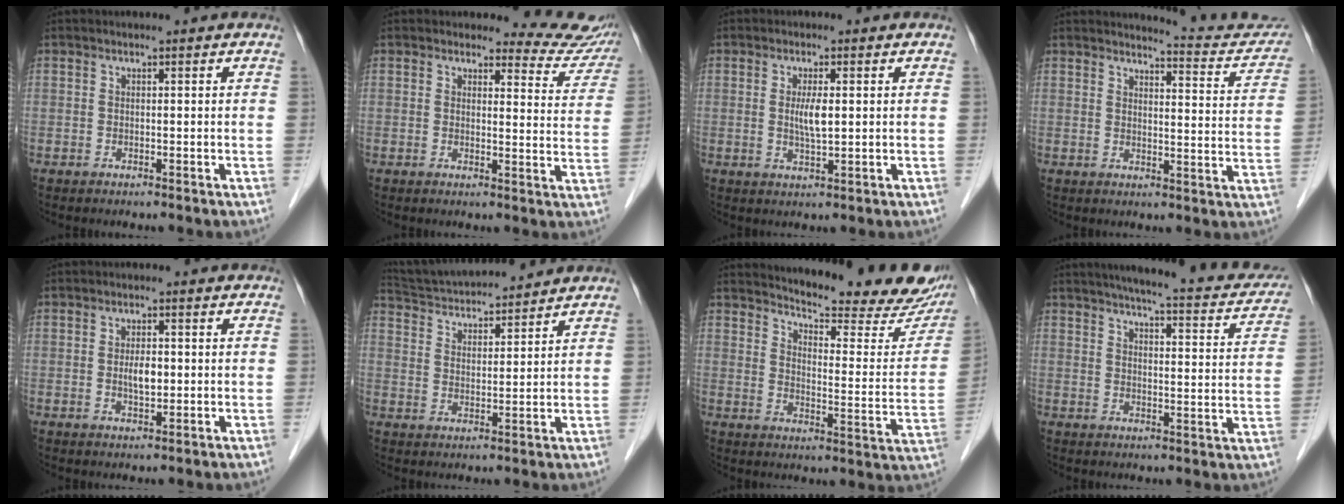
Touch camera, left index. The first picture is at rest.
{"total": 9.0, "force": [8.6, 2.4, 0.0], "torque": [0.032, -0.053, 0.065]}
{"total": 3.3, "force": [0.2, 0.6, 3.2], "torque": [-0.062, -0.006, 0.005]}
{"total": 11.0, "force": [10.8, 1.3, 1.8], "torque": [-0.002, -0.045, 0.105]}
{"total": 2.9, "force": [-0.3, 1.2, 2.6], "torque": [-0.047, -0.003, -0.003]}
{"total": 13.5, "force": [12.7, 1.4, 4.3], "torque": [-0.084, 0.026, 0.210]}
{"total": 21.6, "force": [19.5, 3.1, 8.6], "torque": [-0.116, -0.082, 0.234]}
{"total": 20.5, "force": [17.5, 3.4, 10.0], "torque": [-0.128, -0.009, 0.203]}